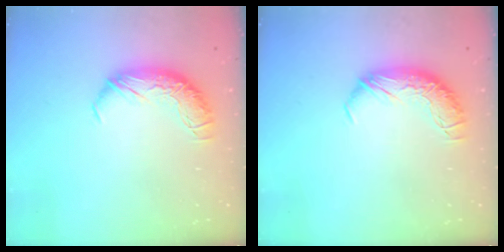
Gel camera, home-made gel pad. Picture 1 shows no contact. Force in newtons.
{"total": 0.0}